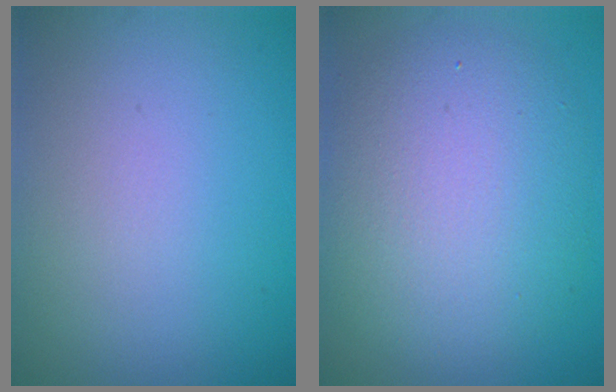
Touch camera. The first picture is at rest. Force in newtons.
{"total": 7.8, "press": 7.8, "slide": 0.5}